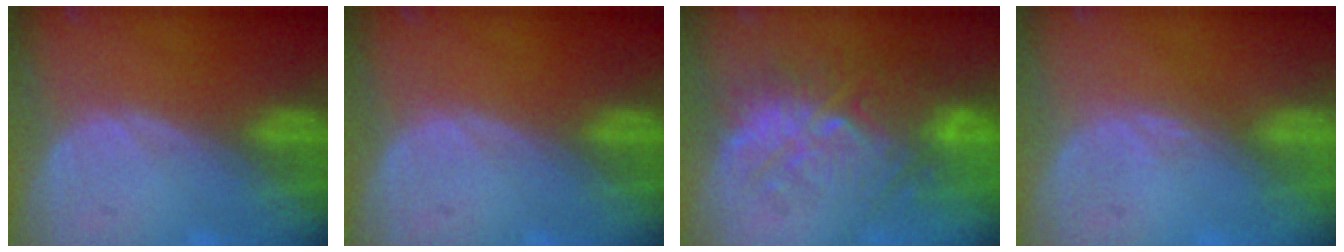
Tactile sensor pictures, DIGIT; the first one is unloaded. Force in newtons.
{"total": 0.0}
{"total": 10.6, "press": 9.6, "slide": 4.5}
{"total": 0.9, "press": 0.8, "slide": 0.3}